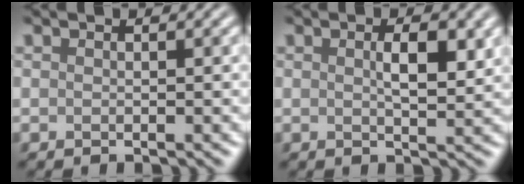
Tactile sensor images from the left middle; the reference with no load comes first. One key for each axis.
{"total": 3.0, "fx": 0.8, "fy": 0.9, "fz": 2.8, "tx": -0.047, "ty": 0.000, "tz": 0.015}